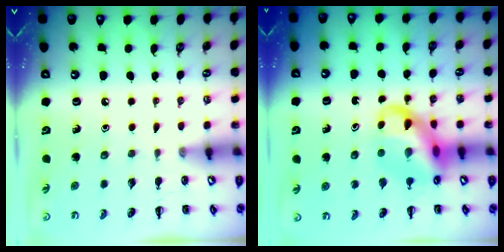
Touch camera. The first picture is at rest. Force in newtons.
{"total": 12.3, "press": 11.9, "slide": 3.1}